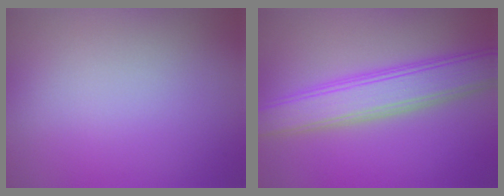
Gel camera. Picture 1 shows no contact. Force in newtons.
{"total": 5.9, "press": 5.9, "slide": 0.4}